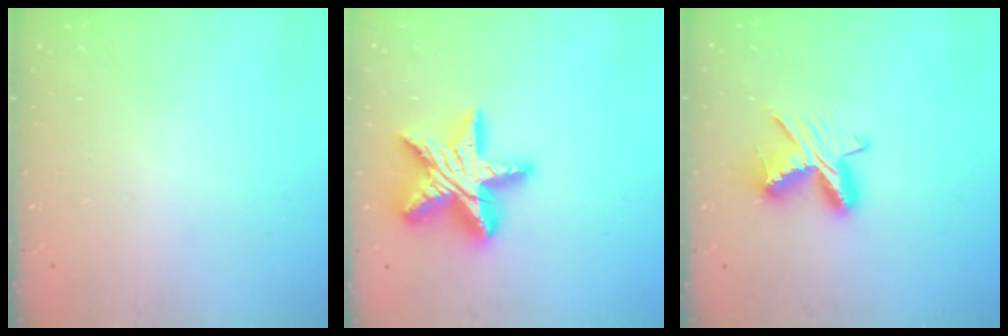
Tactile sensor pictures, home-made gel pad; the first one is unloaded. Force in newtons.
{"total": 22.2, "press": 22.1, "slide": 1.9}
{"total": 10.9, "press": 10.9, "slide": 0.1}